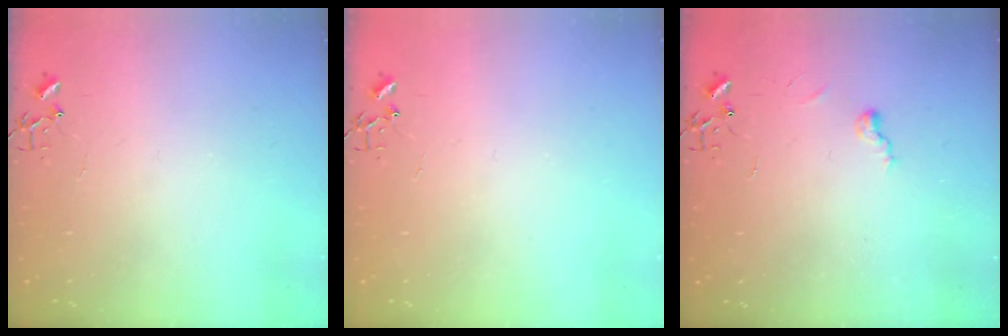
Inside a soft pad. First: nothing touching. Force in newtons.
{"total": 0.0}
{"total": 5.9, "press": 5.9, "slide": 0.4}